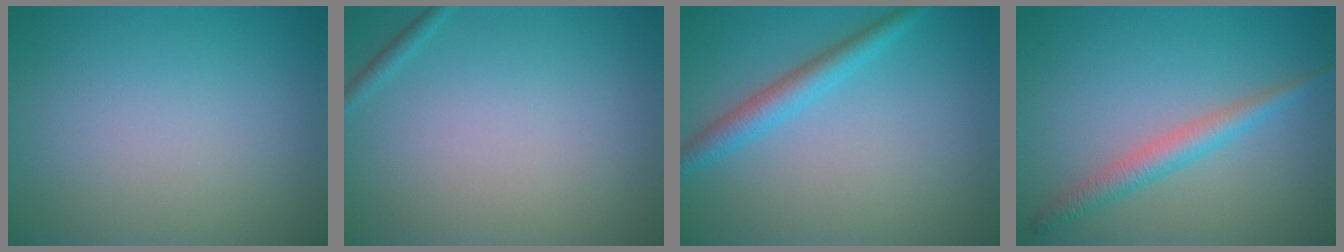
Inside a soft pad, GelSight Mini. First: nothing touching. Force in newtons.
{"total": 0.7, "press": 0.7, "slide": 0.0}
{"total": 2.9, "press": 2.9, "slide": 0.1}
{"total": 2.6, "press": 2.6, "slide": 0.1}